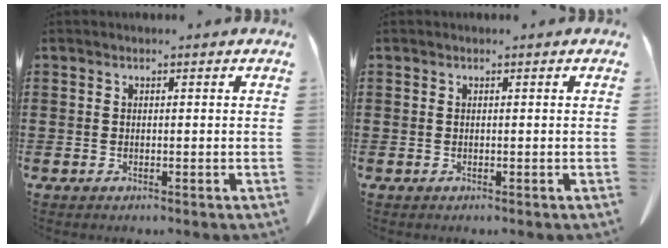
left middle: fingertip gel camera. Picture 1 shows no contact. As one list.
[{"total": 0.0}]